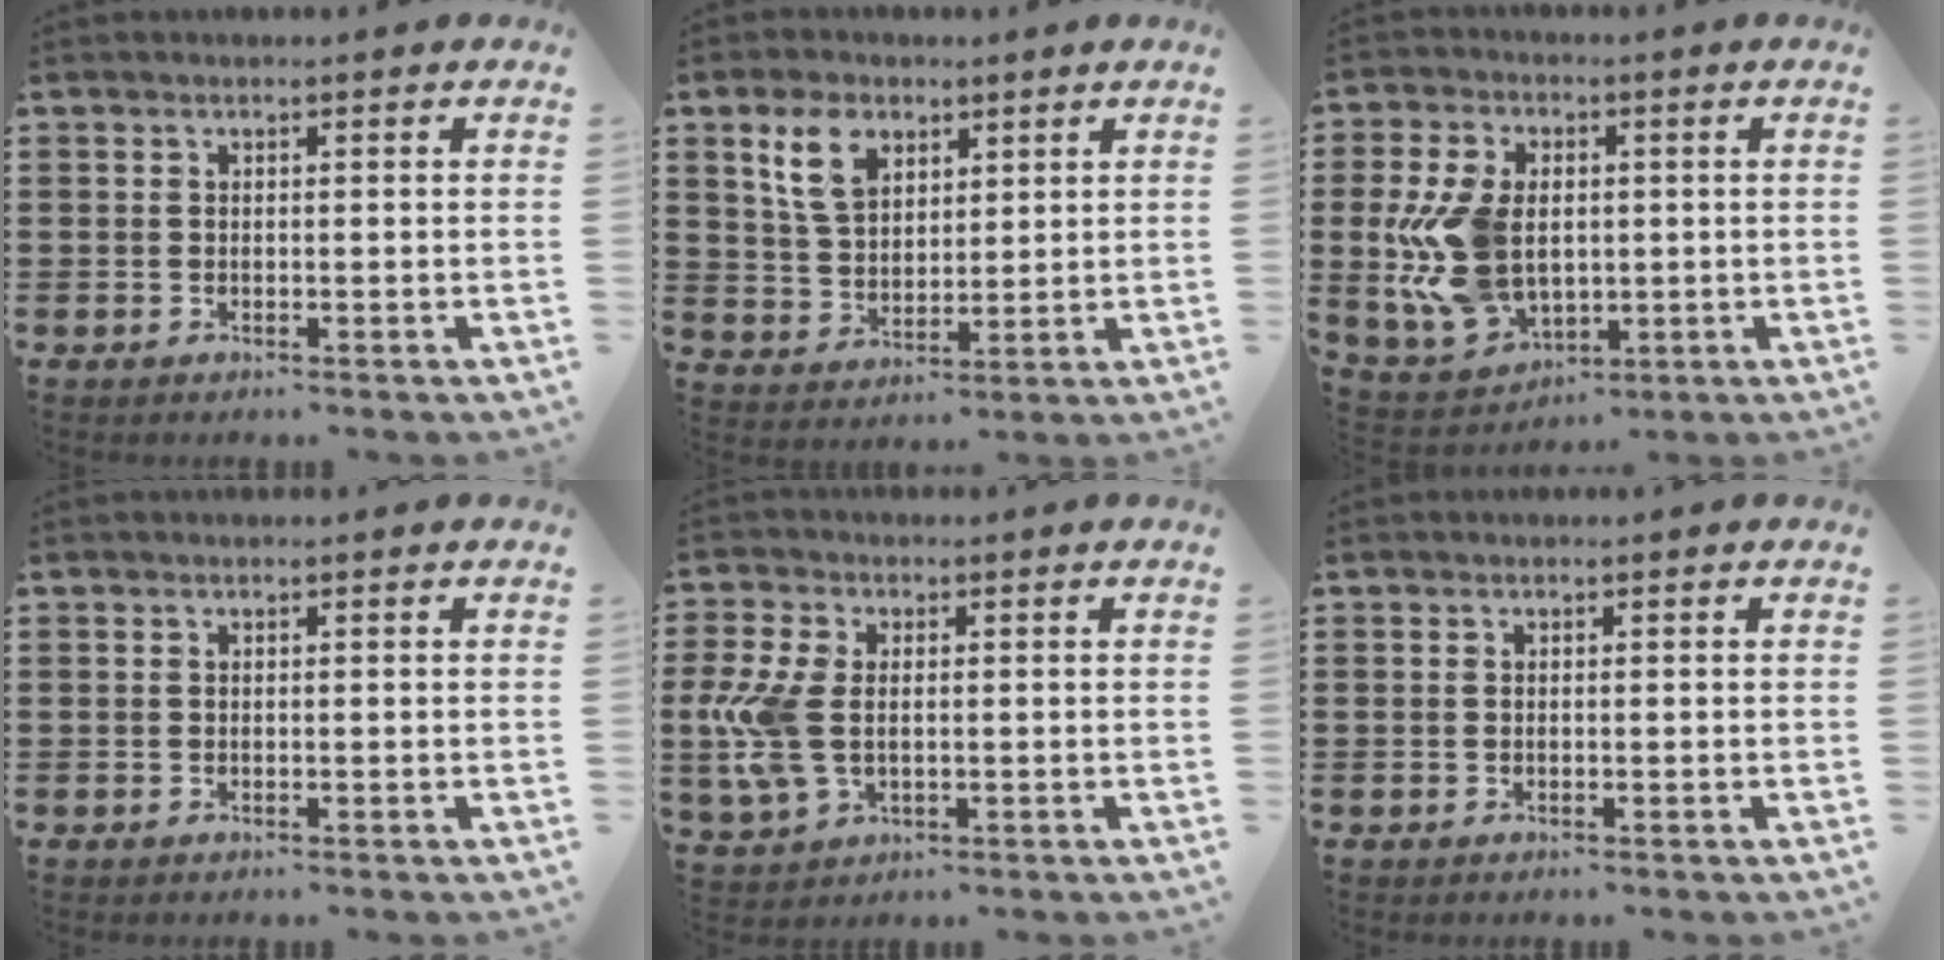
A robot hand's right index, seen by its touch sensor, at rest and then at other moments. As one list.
[{"total": 7.6, "force": [4.1, 4.9, 4.2], "torque": [-0.087, 0.011, 0.073]}, {"total": 12.9, "force": [0.4, 8.5, 9.7], "torque": [-0.241, 0.002, 0.007]}, {"total": 0.0}, {"total": 8.0, "force": [-0.2, 4.8, 6.3], "torque": [-0.177, -0.004, -0.014]}, {"total": 0.0}]